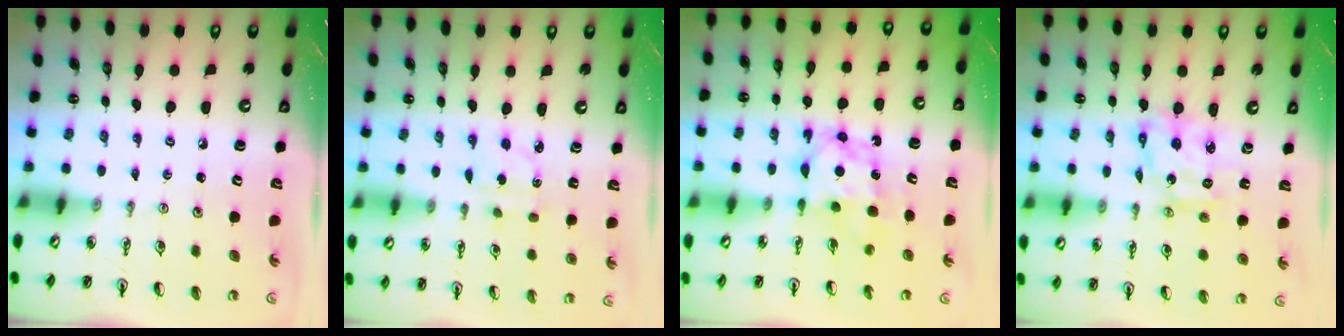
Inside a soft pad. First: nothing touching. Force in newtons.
{"total": 2.3, "press": 2.2, "slide": 0.6}
{"total": 6.7, "press": 6.7, "slide": 0.5}
{"total": 10.1, "press": 10.0, "slide": 0.9}